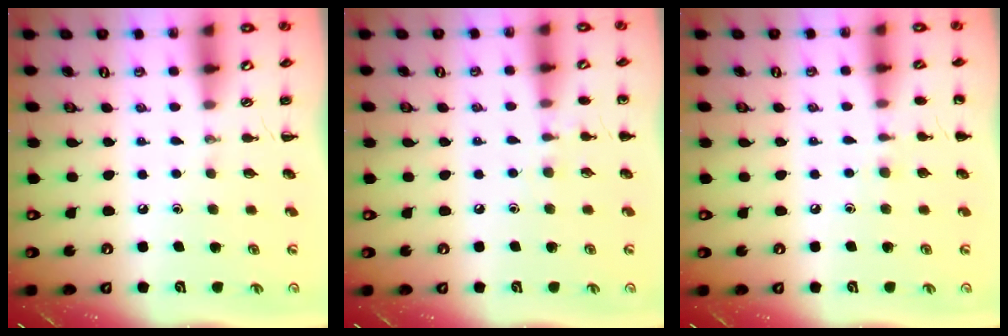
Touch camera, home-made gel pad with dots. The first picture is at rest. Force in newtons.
{"total": 5.9, "press": 5.6, "slide": 1.9}
{"total": 5.8, "press": 5.5, "slide": 1.8}